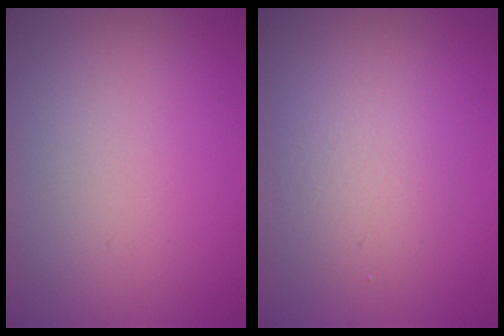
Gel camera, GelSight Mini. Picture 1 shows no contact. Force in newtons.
{"total": 2.5, "press": 2.5, "slide": 0.1}